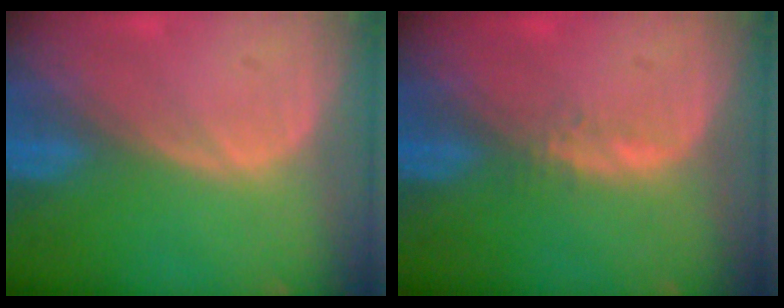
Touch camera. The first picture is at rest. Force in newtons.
{"total": 1.1, "press": 1.0, "slide": 0.5}